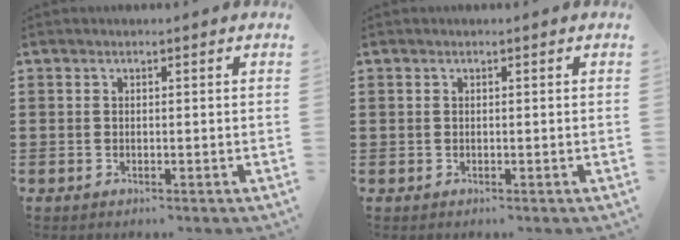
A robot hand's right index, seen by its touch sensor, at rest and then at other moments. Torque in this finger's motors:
{"motor_torque": [1.16, 0.97, 0.12, 0.01]}